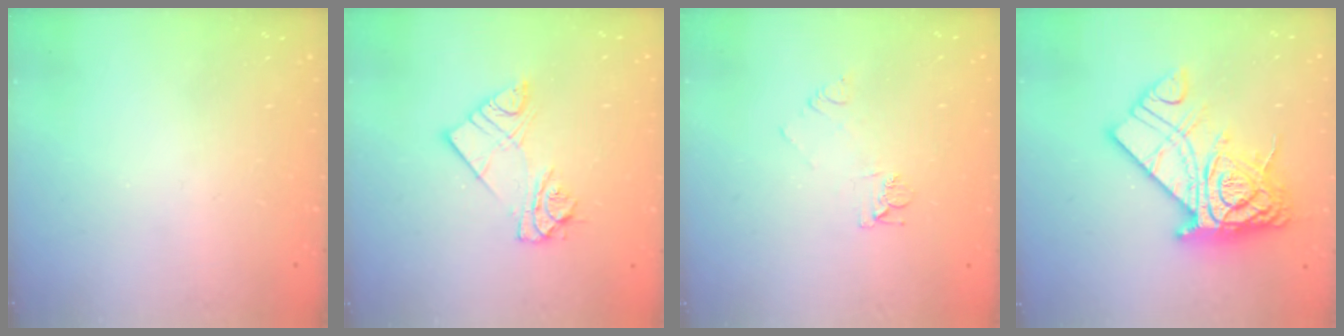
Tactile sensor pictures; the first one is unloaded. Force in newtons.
{"total": 9.8, "press": 9.8, "slide": 0.7}
{"total": 5.6, "press": 5.6, "slide": 0.5}
{"total": 19.9, "press": 19.8, "slide": 2.2}